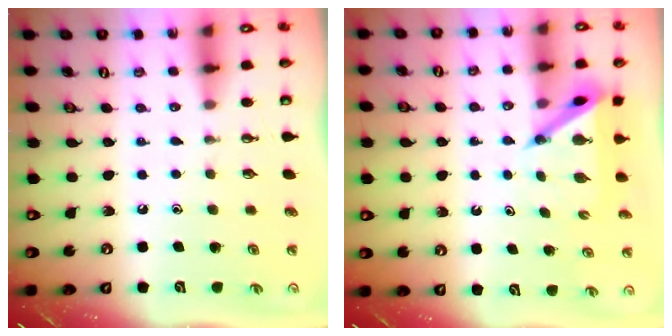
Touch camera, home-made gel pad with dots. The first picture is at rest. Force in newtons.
{"total": 5.4, "press": 5.4, "slide": 0.3}